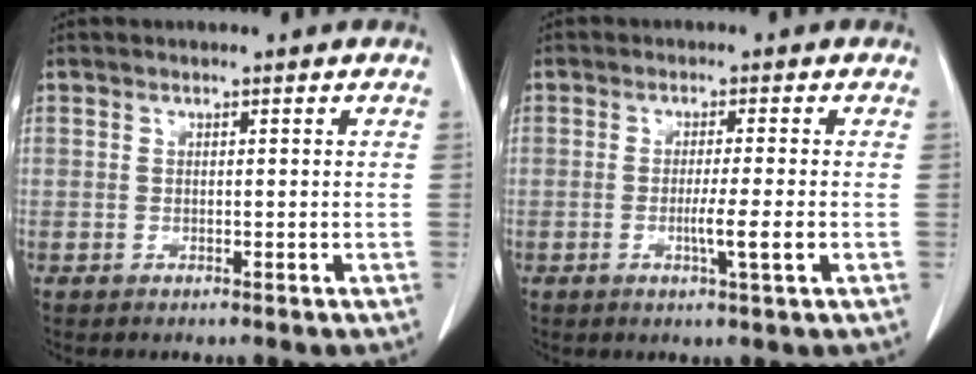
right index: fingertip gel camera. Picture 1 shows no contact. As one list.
[{"total": 4.1, "force": [-1.0, -0.5, 3.9], "torque": [-0.066, -0.008, -0.018]}]